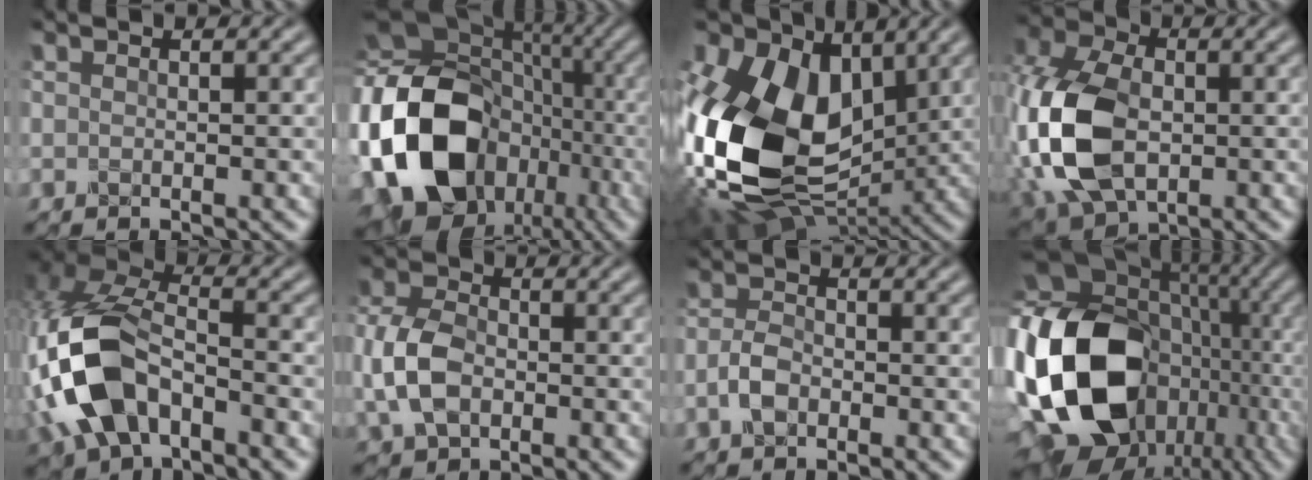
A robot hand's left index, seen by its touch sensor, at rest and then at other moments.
{"total": 20.4, "force": [-5.3, 15.8, 11.6], "torque": [-0.245, -0.023, -0.090]}
{"total": 18.7, "force": [1.5, 12.1, 14.1], "torque": [-0.286, 0.000, 0.025]}
{"total": 13.4, "force": [-2.1, 8.8, 9.9], "torque": [-0.242, -0.007, -0.052]}
{"total": 10.7, "force": [-3.8, 6.3, 7.8], "torque": [-0.184, 0.004, -0.085]}
{"total": 5.8, "force": [-1.2, 4.0, 4.1], "torque": [-0.099, 0.000, -0.030]}
{"total": 2.4, "force": [-1.0, 1.4, 1.6], "torque": [-0.036, 0.002, -0.027]}
{"total": 19.2, "force": [-3.8, 14.6, 11.8], "torque": [-0.249, -0.017, -0.061]}